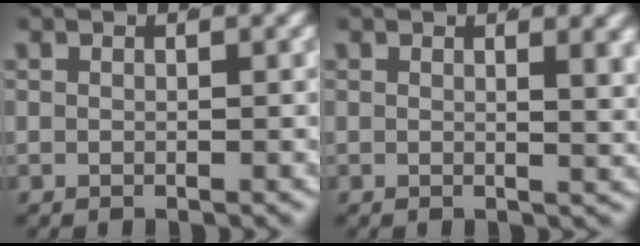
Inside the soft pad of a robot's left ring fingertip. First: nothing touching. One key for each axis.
{"total": 1.5, "fx": 0.8, "fy": -0.4, "fz": 1.2, "tx": -0.014, "ty": -0.008, "tz": 0.014}